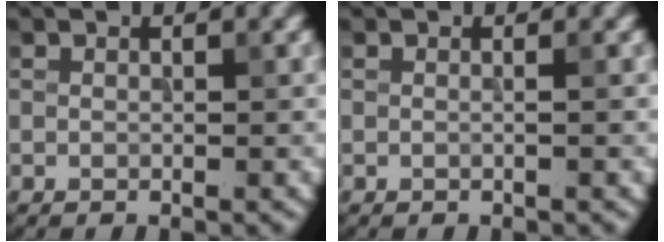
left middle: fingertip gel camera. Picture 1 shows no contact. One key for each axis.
{"total": 0.7, "fx": 0.0, "fy": 0.3, "fz": 0.6, "tx": -0.006, "ty": -0.004, "tz": -0.008}